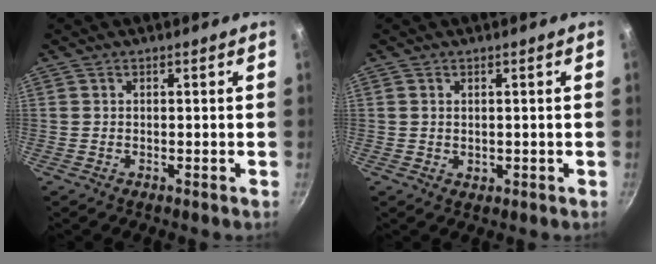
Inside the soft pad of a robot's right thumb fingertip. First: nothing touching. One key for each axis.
{"total": 1.2, "fx": 0.3, "fy": 0.9, "fz": 0.7, "tx": -0.007, "ty": -0.001, "tz": 0.005}